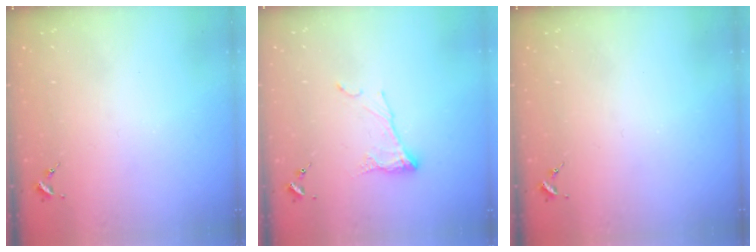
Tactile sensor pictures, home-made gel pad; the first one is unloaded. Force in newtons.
{"total": 8.9, "press": 8.9, "slide": 0.4}
{"total": 0.0}